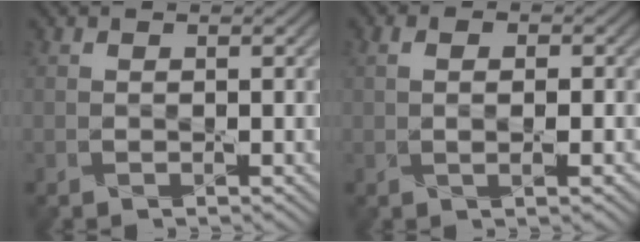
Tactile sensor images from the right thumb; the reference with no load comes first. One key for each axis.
{"total": 2.9, "fx": 0.2, "fy": 1.4, "fz": 2.6, "tx": -0.028, "ty": -0.005, "tz": 0.001}